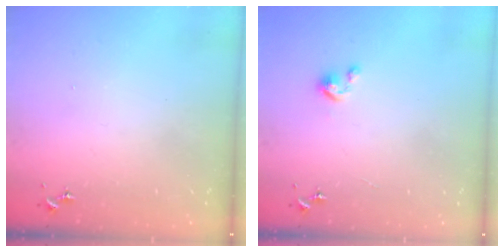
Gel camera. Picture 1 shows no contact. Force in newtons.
{"total": 2.4, "press": 2.4, "slide": 0.2}